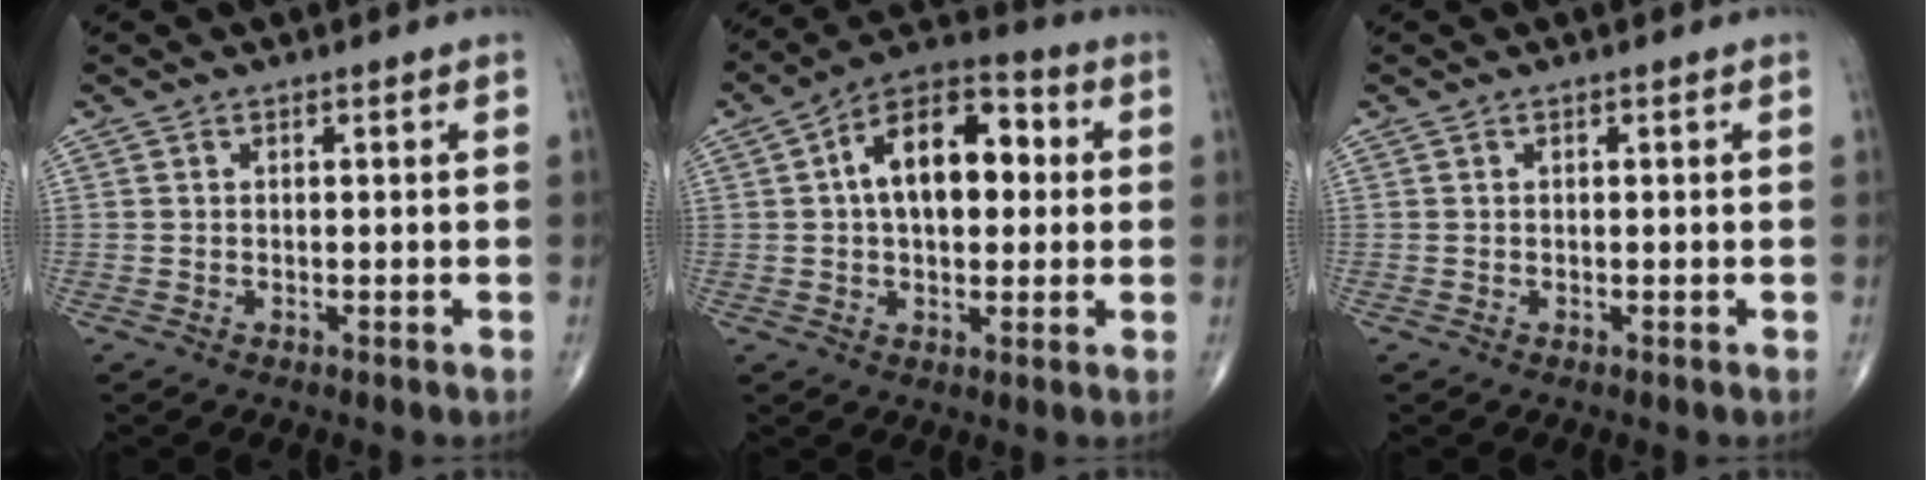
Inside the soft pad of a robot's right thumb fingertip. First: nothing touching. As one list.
[{"total": 15.1, "force": [2.3, 8.6, 12.2], "torque": [-0.174, 0.029, 0.027]}, {"total": 0.0}]